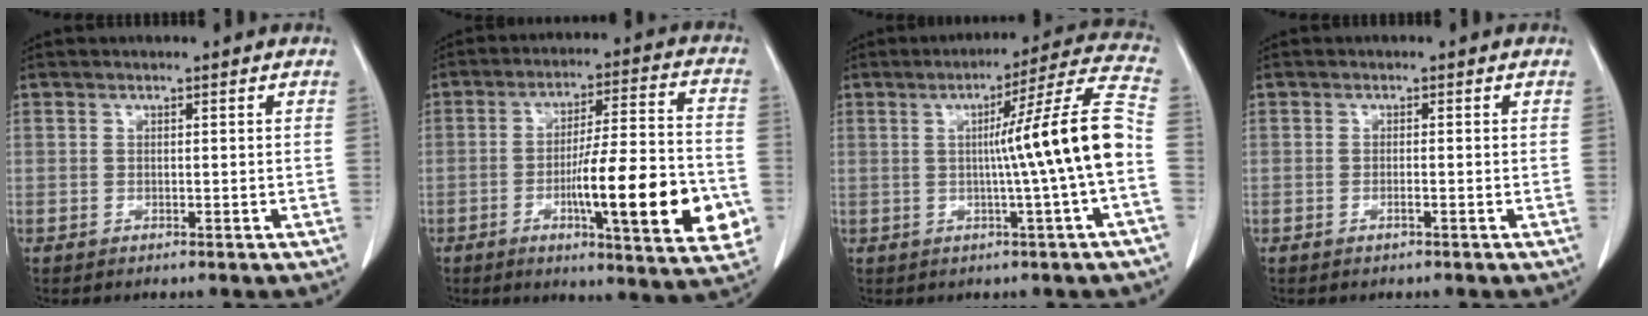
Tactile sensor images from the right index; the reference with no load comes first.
{"total": 19.5, "force": [-5.4, 2.4, 18.5], "torque": [-0.233, -0.001, -0.074]}
{"total": 14.0, "force": [-1.0, -2.4, 13.8], "torque": [-0.189, 0.009, -0.019]}
{"total": 0.9, "force": [-0.5, 0.0, 0.7], "torque": [-0.016, 0.000, -0.008]}